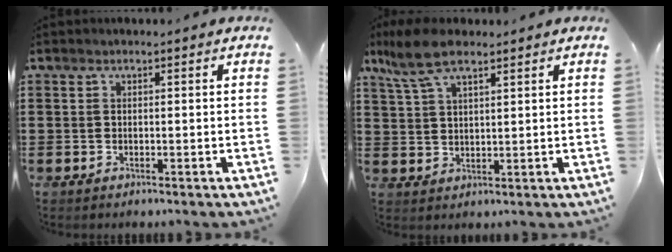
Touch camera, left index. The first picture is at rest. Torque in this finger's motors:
{"motor_torque": [0.75, -0.81, 0.29, 0.10]}